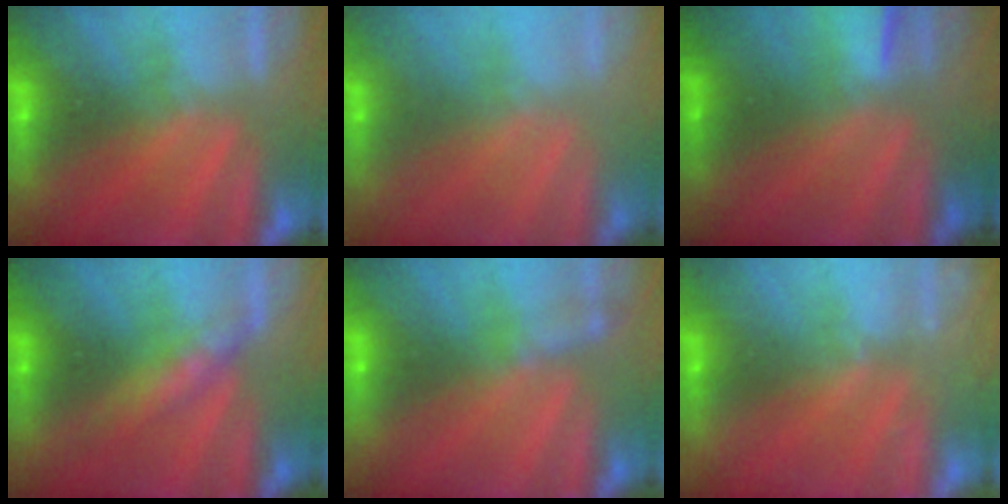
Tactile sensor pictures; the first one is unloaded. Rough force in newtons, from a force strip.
{"total": 2.7}
{"total": 1.4}
{"total": 3.3}
{"total": 2.2}
{"total": 2.2}